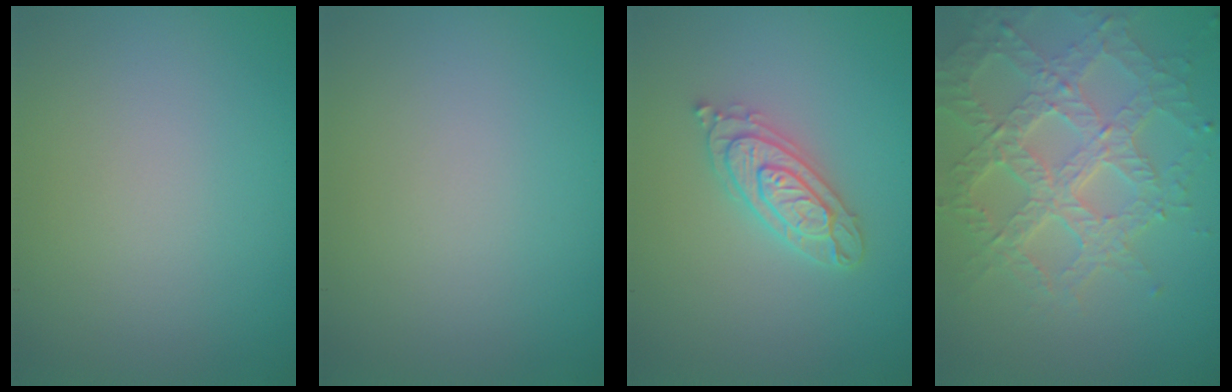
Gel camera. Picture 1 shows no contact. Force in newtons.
{"total": 0.0}
{"total": 3.7, "press": 3.7, "slide": 0.6}
{"total": 7.2, "press": 5.3, "slide": 4.9}